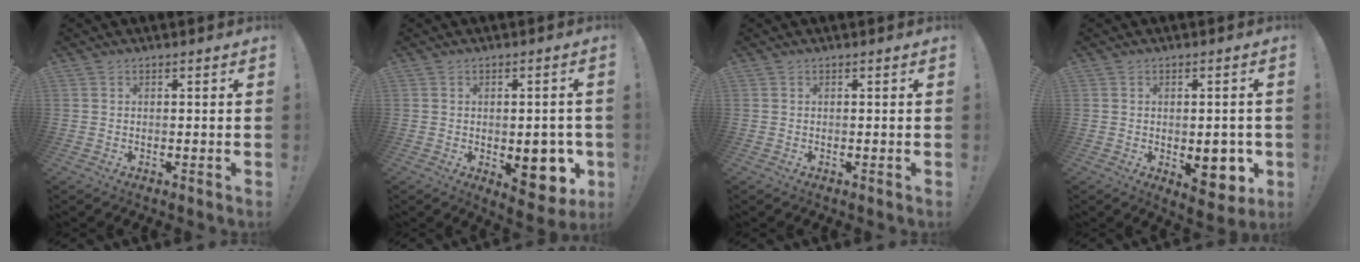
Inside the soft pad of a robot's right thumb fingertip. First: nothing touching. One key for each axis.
{"total": 11.7, "fx": -2.8, "fy": 6.6, "fz": 9.2, "tx": -0.089, "ty": 0.006, "tz": -0.033}
{"total": 0.0}
{"total": 9.8, "fx": -1.9, "fy": 5.8, "fz": 7.7, "tx": -0.070, "ty": -0.002, "tz": -0.021}